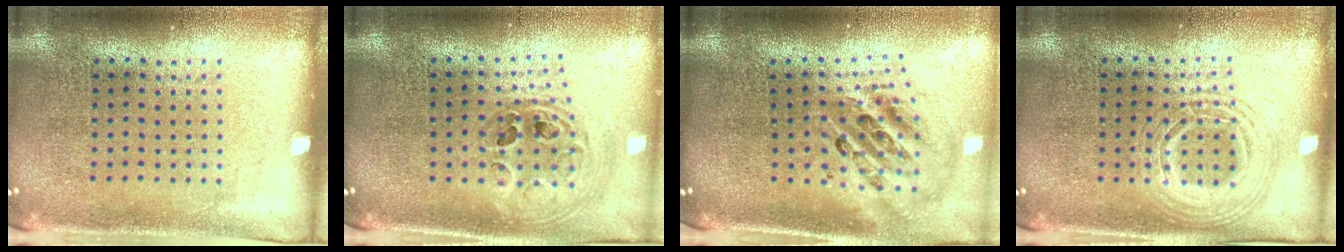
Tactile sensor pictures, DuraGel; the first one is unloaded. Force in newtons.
{"total": 1.0, "press": 1.0, "slide": 0.2}
{"total": 2.5, "press": 1.7, "slide": 1.8}
{"total": 2.8, "press": 2.7, "slide": 0.2}